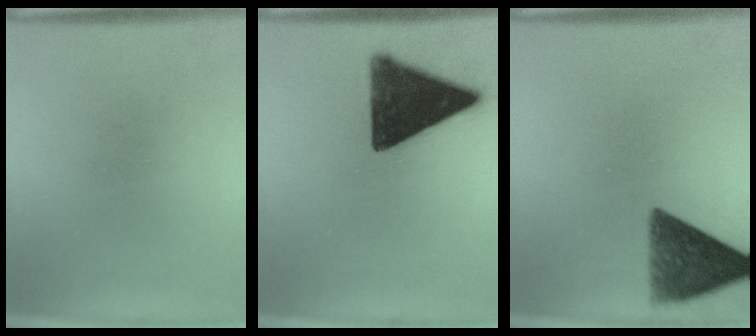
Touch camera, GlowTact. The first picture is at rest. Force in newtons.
{"total": 15.5}
{"total": 10.0}